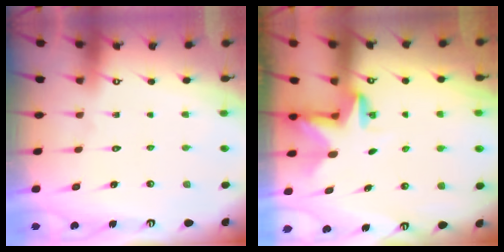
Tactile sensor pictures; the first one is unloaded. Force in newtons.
{"total": 3.0, "press": 3.0, "slide": 0.1}